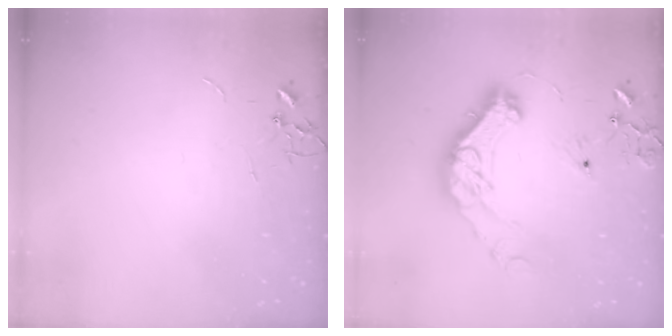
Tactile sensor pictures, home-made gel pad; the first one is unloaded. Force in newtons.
{"total": 17.4, "press": 17.2, "slide": 2.4}